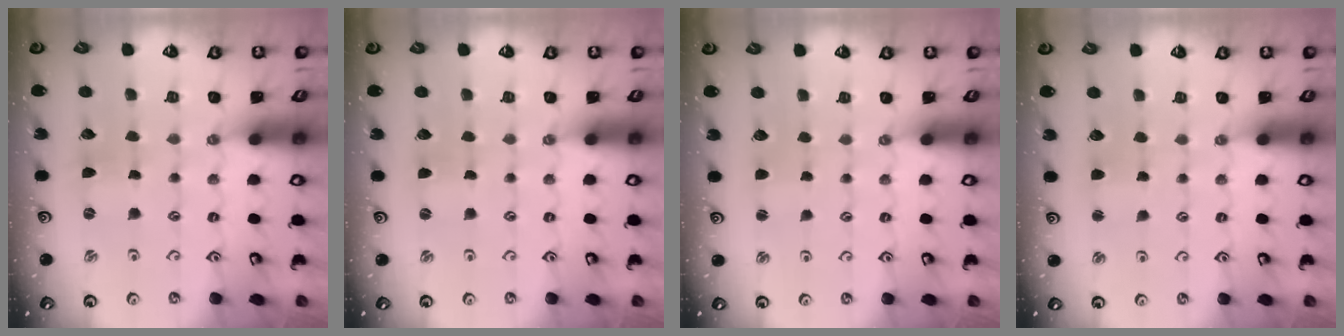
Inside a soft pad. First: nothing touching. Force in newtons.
{"total": 0.0}
{"total": 1.5, "press": 1.5, "slide": 0.1}
{"total": 2.7, "press": 2.7, "slide": 0.2}